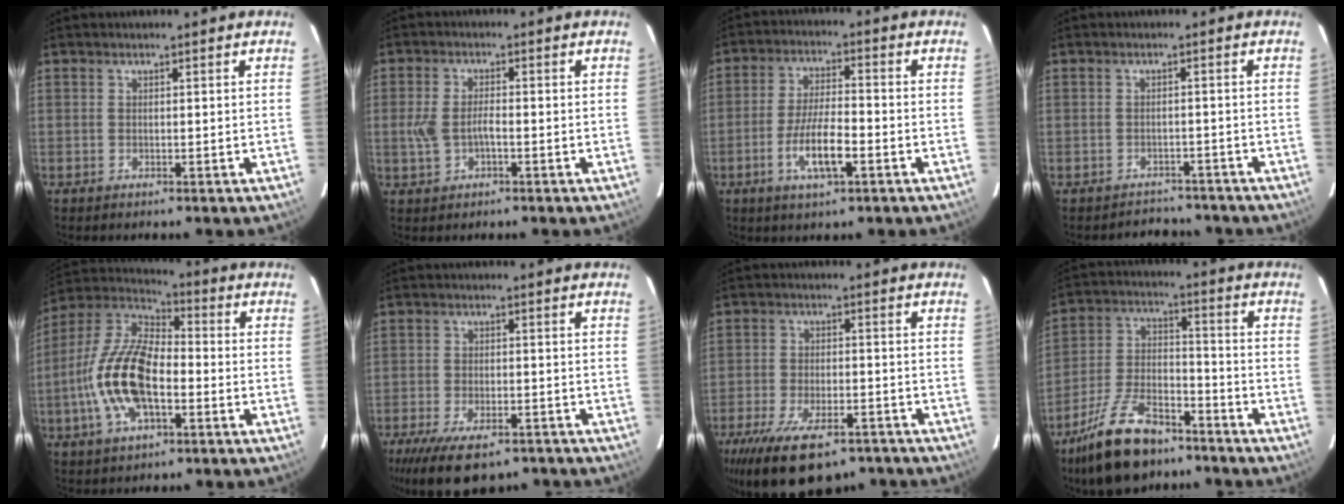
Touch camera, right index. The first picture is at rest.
{"total": 5.1, "force": [-1.1, 2.6, 4.2], "torque": [-0.092, 0.001, -0.017]}
{"total": 8.8, "force": [-3.6, 2.2, 7.8], "torque": [-0.154, -0.004, -0.064]}
{"total": 6.3, "force": [-5.5, 3.0, 0.7], "torque": [-0.013, 0.019, -0.065]}
{"total": 16.7, "force": [-4.2, 7.8, 14.1], "torque": [-0.297, 0.003, -0.085]}
{"total": 15.0, "force": [-10.6, 6.2, 8.5], "torque": [-0.187, -0.034, -0.166]}
{"total": 19.4, "force": [-13.4, 8.0, 11.5], "torque": [-0.232, -0.036, -0.205]}
{"total": 17.3, "force": [-12.4, 7.4, 9.5], "torque": [-0.198, -0.003, -0.216]}